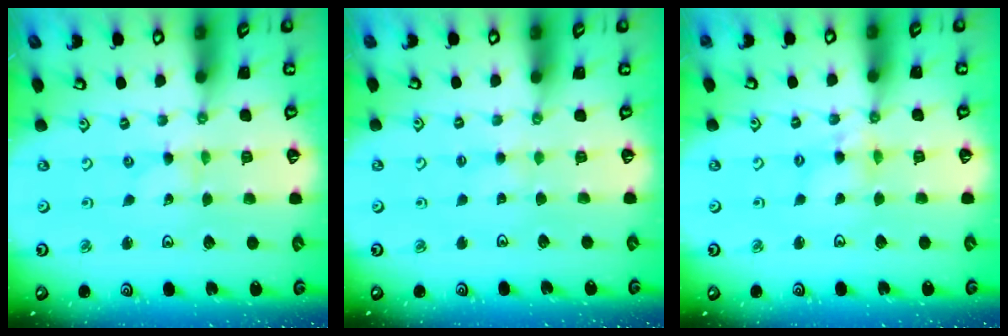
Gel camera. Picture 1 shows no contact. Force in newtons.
{"total": 1.6, "press": 1.6, "slide": 0.3}
{"total": 4.5, "press": 4.4, "slide": 0.5}